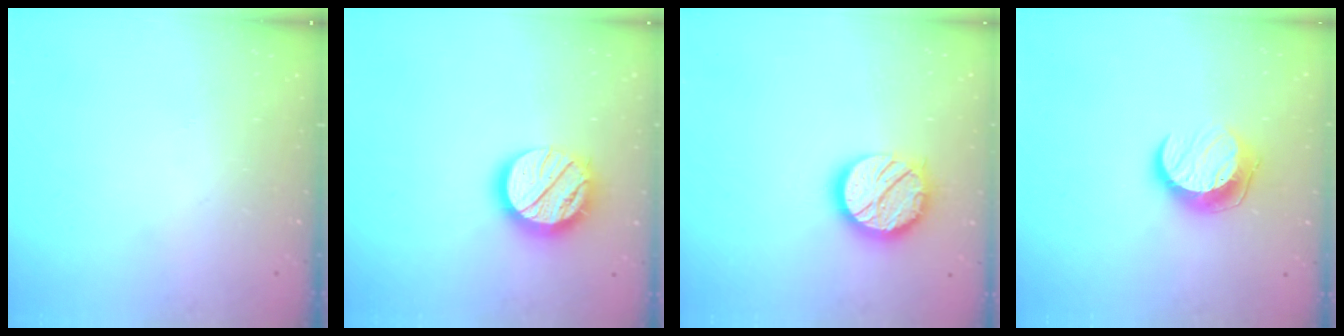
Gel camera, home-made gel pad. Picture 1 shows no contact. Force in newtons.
{"total": 16.9, "press": 16.9, "slide": 1.3}
{"total": 15.4, "press": 15.3, "slide": 1.2}
{"total": 10.2, "press": 10.2, "slide": 0.2}